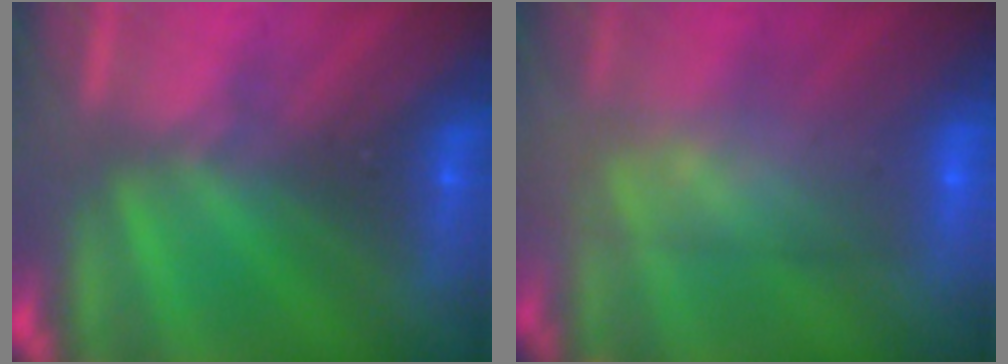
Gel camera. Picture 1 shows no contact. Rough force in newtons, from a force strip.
{"total": 8.1}